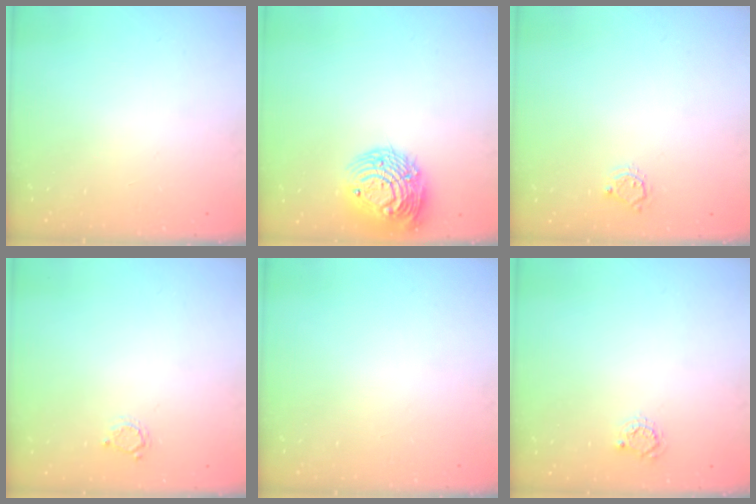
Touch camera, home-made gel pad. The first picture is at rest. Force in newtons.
{"total": 14.1, "press": 14.1, "slide": 1.3}
{"total": 4.1, "press": 4.1, "slide": 0.3}
{"total": 2.6, "press": 2.6, "slide": 0.4}
{"total": 0.0}
{"total": 2.5, "press": 2.5, "slide": 0.4}